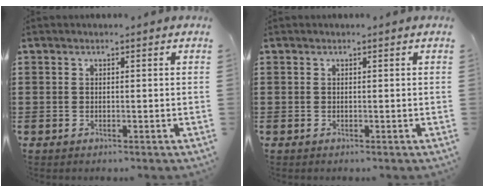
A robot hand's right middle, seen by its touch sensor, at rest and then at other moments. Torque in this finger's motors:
{"motor_torque": [0.94, -0.97, -0.01, 0.01]}